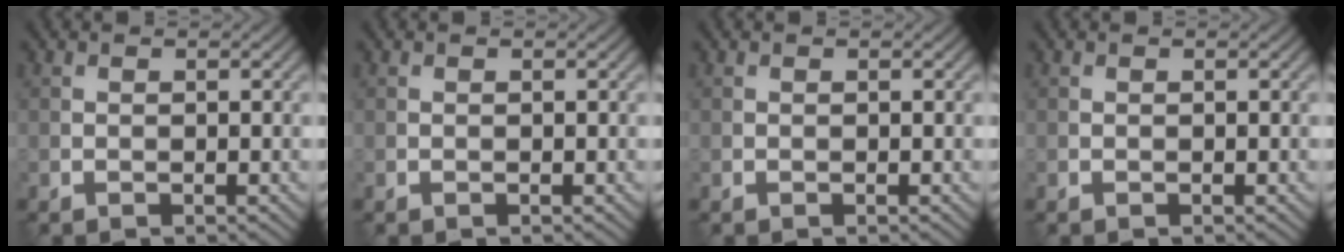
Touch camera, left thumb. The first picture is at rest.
{"total": 0.0}
{"total": 0.0}
{"total": 0.0}